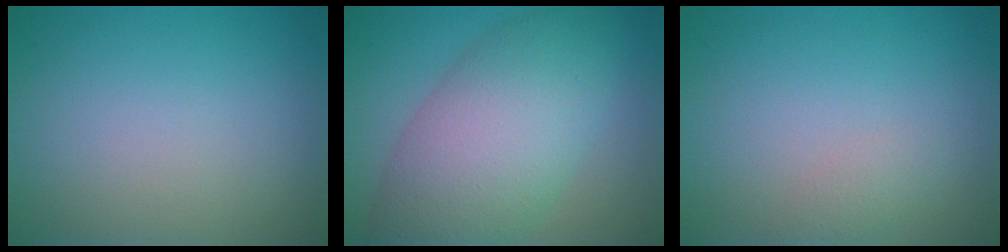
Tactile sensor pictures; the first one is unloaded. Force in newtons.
{"total": 9.4, "press": 9.4, "slide": 0.3}
{"total": 1.0, "press": 1.0, "slide": 0.0}